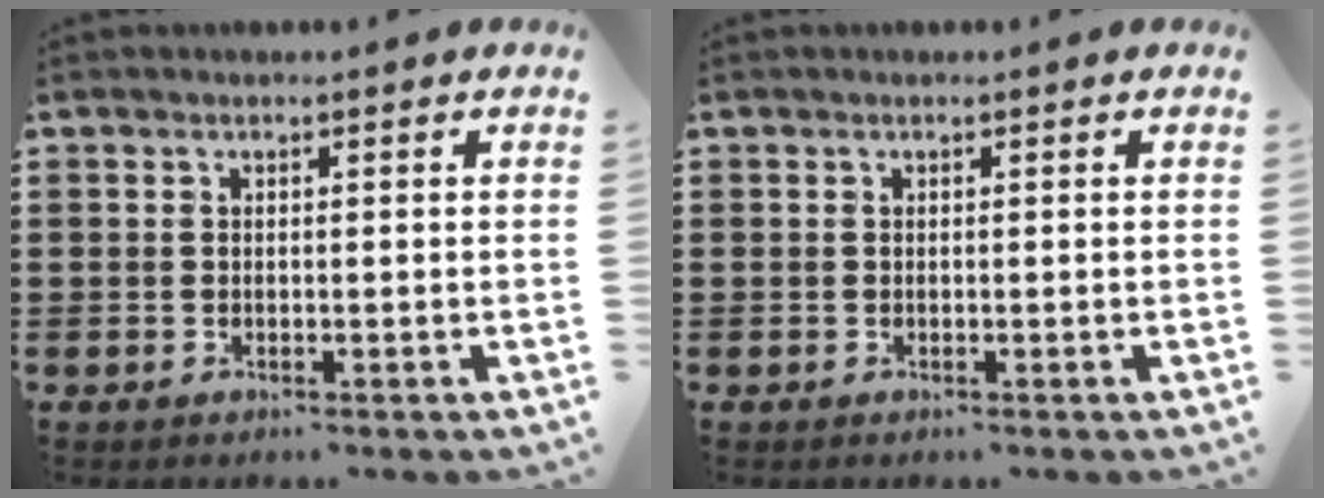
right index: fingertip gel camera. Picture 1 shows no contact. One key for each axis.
{"total": 0.0}